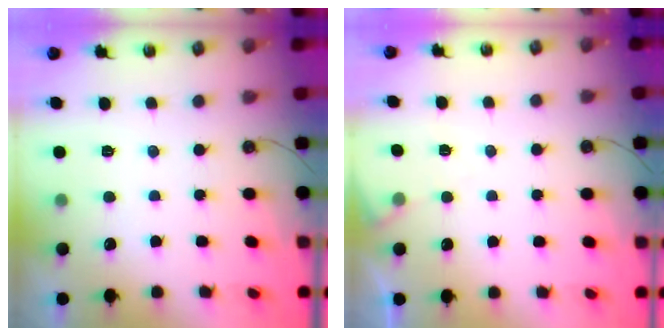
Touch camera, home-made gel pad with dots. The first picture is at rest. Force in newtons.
{"total": 4.4, "press": 4.4, "slide": 0.6}